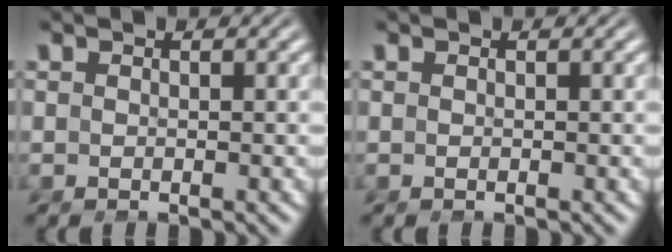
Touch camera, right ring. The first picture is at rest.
{"total": 0.0}